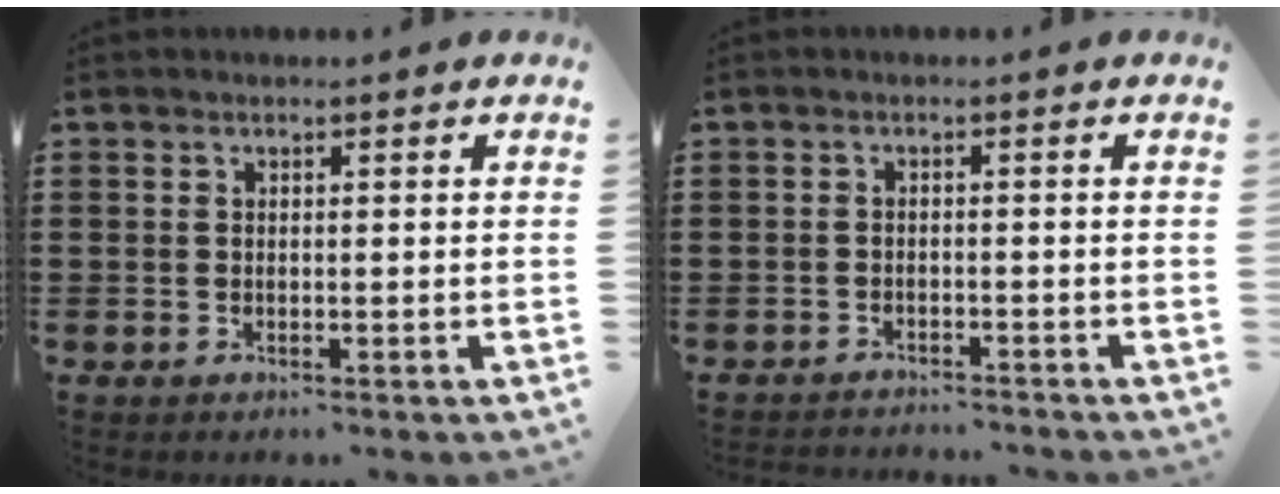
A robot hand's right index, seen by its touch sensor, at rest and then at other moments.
{"total": 1.6, "force": [-1.6, 0.0, 0.0], "torque": [-0.005, 0.000, -0.034]}